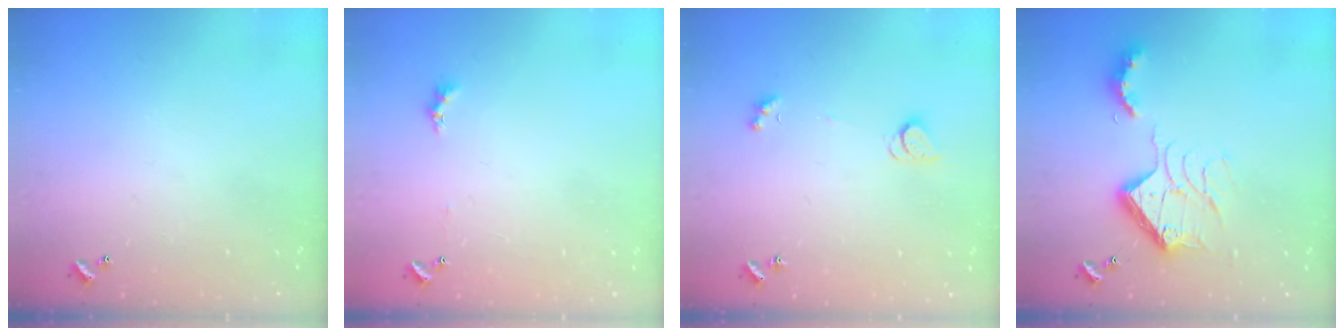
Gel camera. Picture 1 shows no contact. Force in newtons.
{"total": 0.6, "press": 0.4, "slide": 0.5}
{"total": 2.1, "press": 2.1, "slide": 0.4}
{"total": 15.7, "press": 15.7, "slide": 1.2}